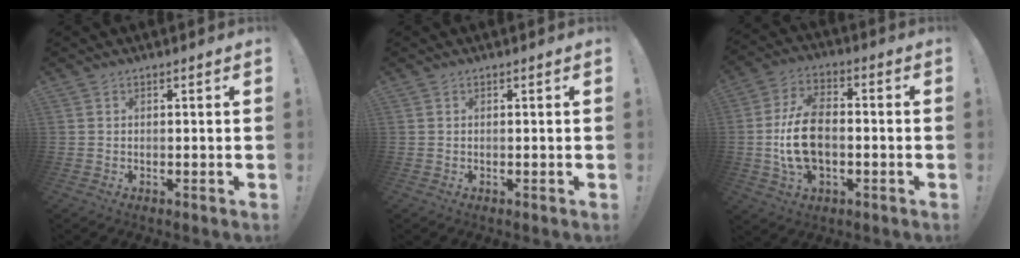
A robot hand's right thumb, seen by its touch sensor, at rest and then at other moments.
{"total": 0.0}
{"total": 14.4, "force": [-1.8, 9.2, 11.0], "torque": [-0.215, 0.010, -0.033]}